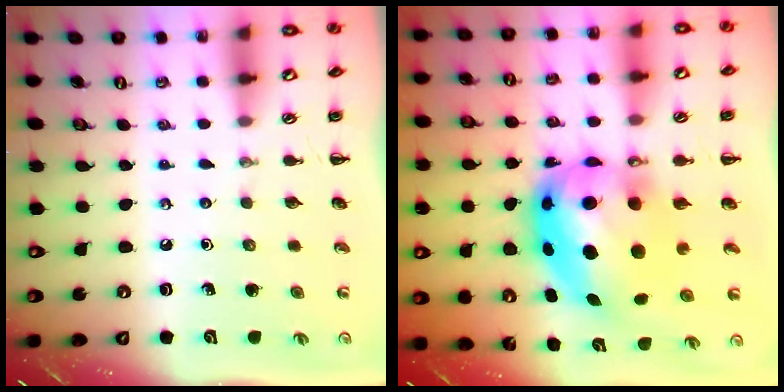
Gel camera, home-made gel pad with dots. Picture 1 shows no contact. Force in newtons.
{"total": 14.7, "press": 14.3, "slide": 3.6}